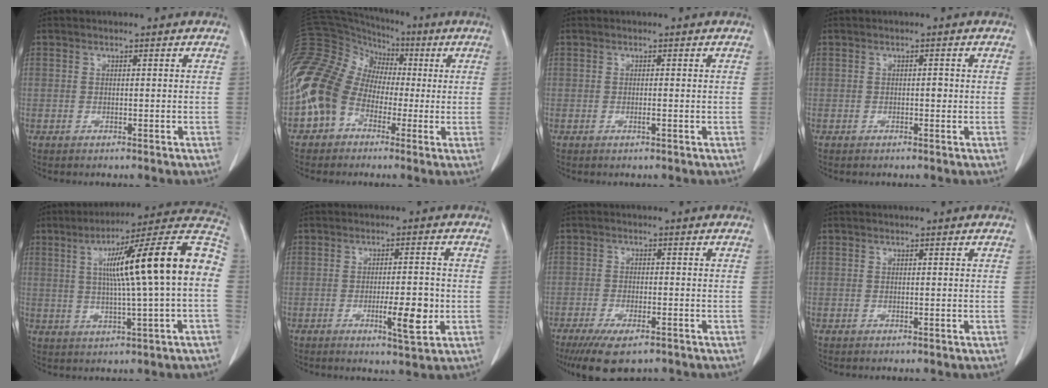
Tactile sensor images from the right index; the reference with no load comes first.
{"total": 15.6, "force": [-3.7, 13.1, 7.7], "torque": [-0.204, 0.043, -0.067]}
{"total": 0.7, "force": [-0.3, -0.1, 0.7], "torque": [-0.010, -0.001, -0.003]}
{"total": 0.8, "force": [-0.1, 0.4, 0.7], "torque": [-0.008, 0.002, -0.002]}
{"total": 18.9, "force": [2.0, 0.3, 18.8], "torque": [-0.275, 0.032, 0.020]}
{"total": 6.0, "force": [-1.5, 1.0, 5.7], "torque": [-0.086, -0.005, -0.020]}
{"total": 8.1, "force": [-5.8, 2.3, 5.2], "torque": [-0.086, -0.016, -0.094]}
{"total": 0.0}